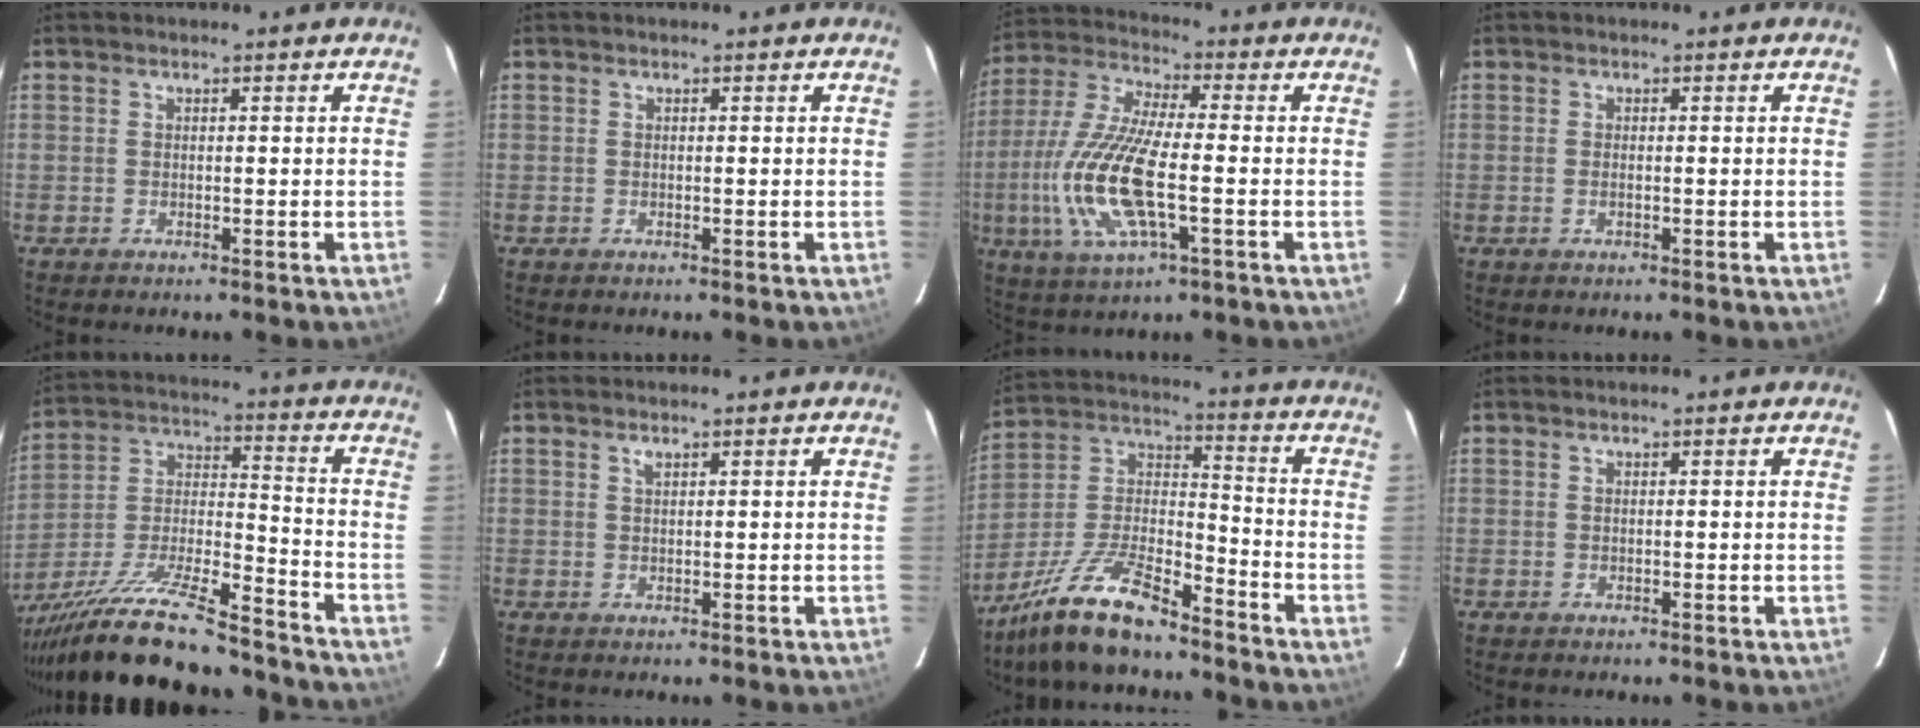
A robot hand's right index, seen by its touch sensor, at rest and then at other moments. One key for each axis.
{"total": 0.0}
{"total": 16.8, "fx": -3.5, "fy": 5.1, "fz": 15.7, "tx": -0.338, "ty": -0.009, "tz": -0.072}
{"total": 0.9, "fx": -0.2, "fy": 0.2, "fz": 0.8, "tx": -0.017, "ty": 0.001, "tz": -0.005}
{"total": 23.5, "fx": -19.1, "fy": 4.2, "fz": 13.0, "tx": -0.243, "ty": -0.022, "tz": -0.302}
{"total": 0.7, "fx": 0.5, "fy": 0.2, "fz": 0.4, "tx": -0.008, "ty": 0.002, "tz": 0.010}
{"total": 15.1, "fx": -11.5, "fy": 3.8, "fz": 9.0, "tx": -0.196, "ty": 0.005, "tz": -0.219}
{"total": 0.0}